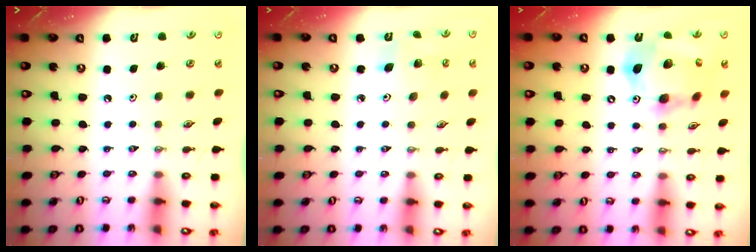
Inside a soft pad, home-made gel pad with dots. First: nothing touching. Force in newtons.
{"total": 4.5, "press": 4.2, "slide": 1.5}
{"total": 17.9, "press": 17.5, "slide": 3.7}